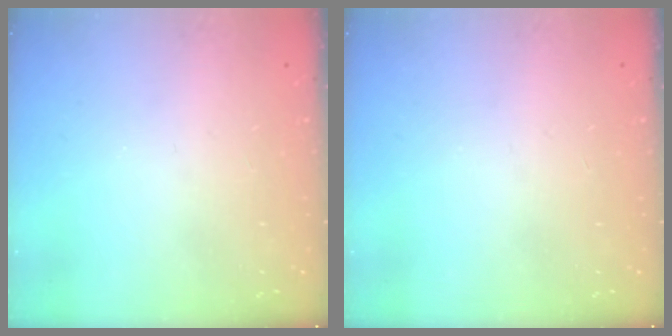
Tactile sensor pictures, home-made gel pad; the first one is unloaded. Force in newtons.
{"total": 0.0}